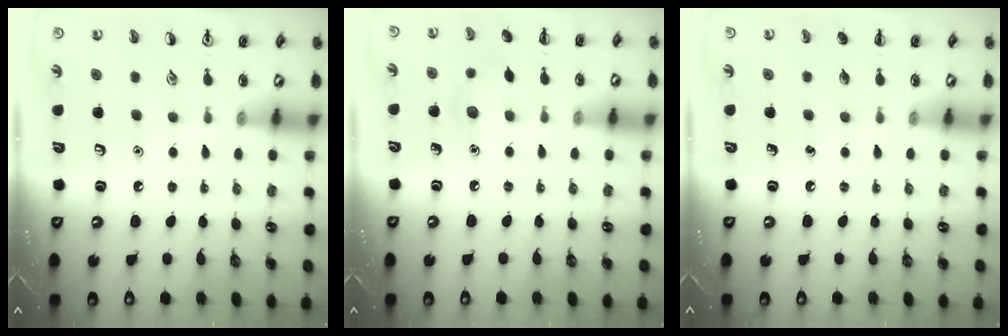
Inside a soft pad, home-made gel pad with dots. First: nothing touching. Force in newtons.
{"total": 6.5, "press": 6.3, "slide": 1.8}
{"total": 0.0}